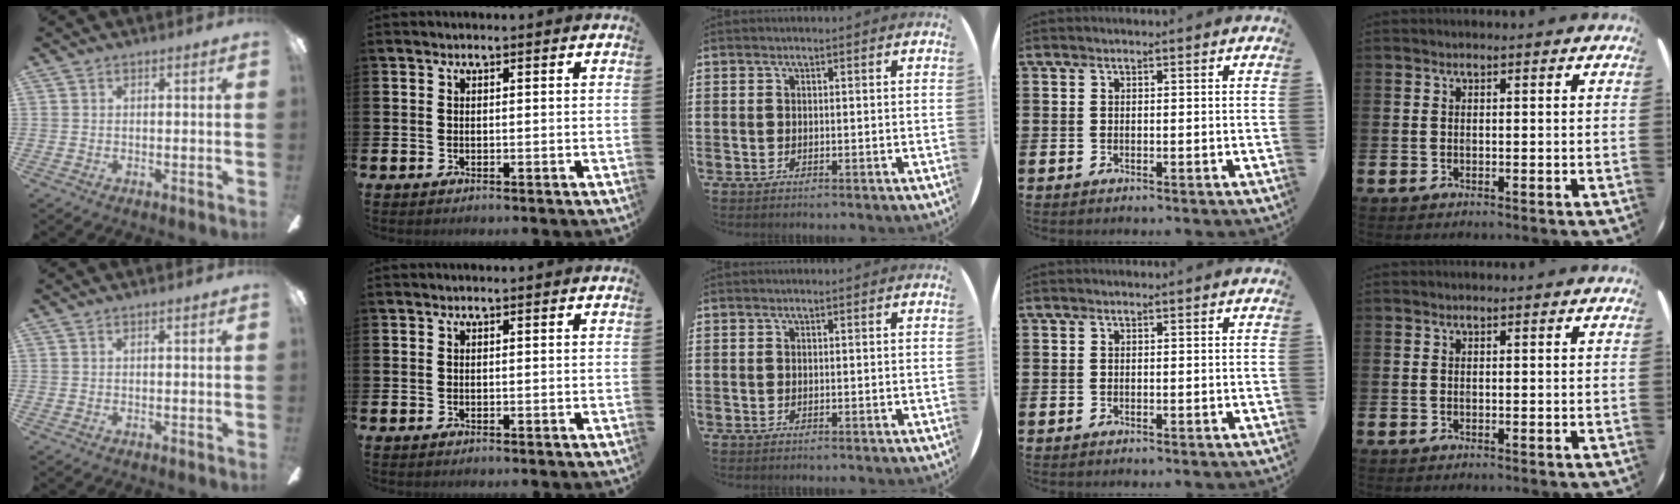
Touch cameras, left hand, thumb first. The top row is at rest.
{}